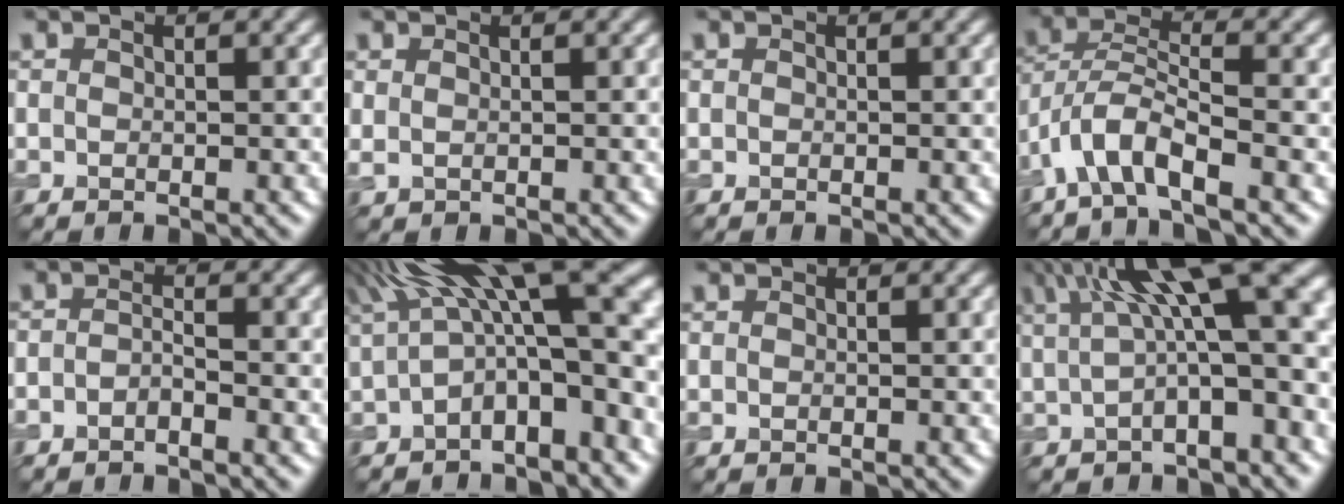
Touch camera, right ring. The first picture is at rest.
{"total": 0.6, "force": [0.3, 0.3, 0.5], "torque": [-0.009, -0.006, 0.009]}
{"total": 0.0}
{"total": 4.8, "force": [-2.9, 1.4, 3.6], "torque": [-0.068, 0.008, -0.062]}
{"total": 1.3, "force": [-0.9, 0.3, 0.8], "torque": [-0.018, 0.000, -0.020]}
{"total": 14.1, "force": [3.4, 4.8, 12.9], "torque": [-0.183, 0.019, 0.056]}
{"total": 0.0}
{"total": 12.6, "force": [4.1, 3.6, 11.4], "torque": [-0.164, 0.022, 0.062]}